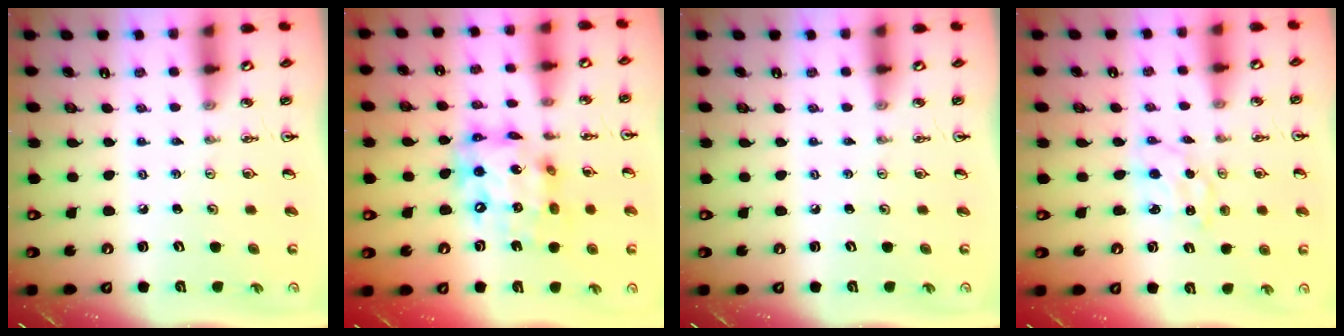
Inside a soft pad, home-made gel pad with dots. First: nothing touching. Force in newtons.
{"total": 15.1, "press": 15.0, "slide": 1.0}
{"total": 0.0}
{"total": 1.7, "press": 1.7, "slide": 0.3}